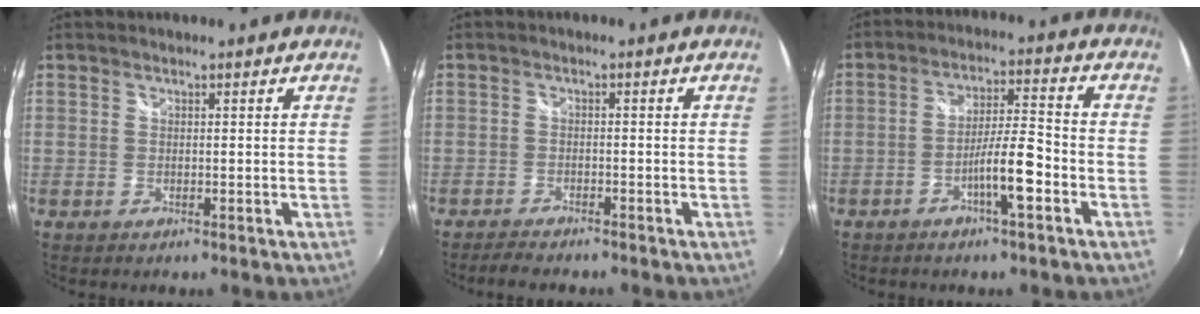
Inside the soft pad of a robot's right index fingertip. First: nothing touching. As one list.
[{"total": 3.4, "force": [-3.2, 0.9, 1.0], "torque": [-0.035, -0.004, -0.054]}, {"total": 7.1, "force": [-3.6, 0.3, 6.1], "torque": [-0.109, 0.007, -0.060]}]